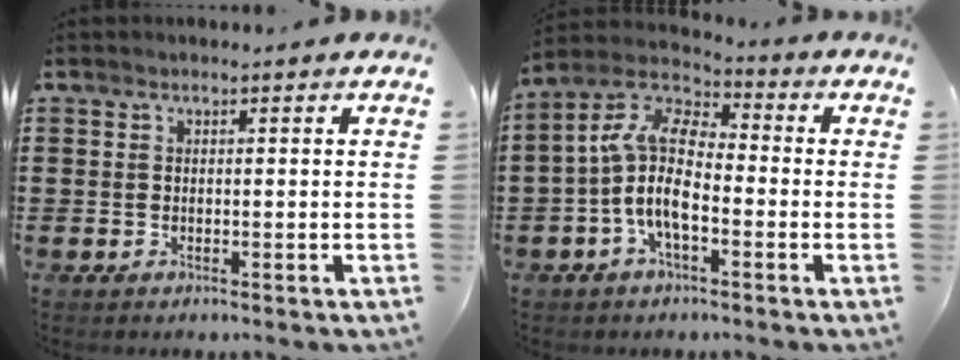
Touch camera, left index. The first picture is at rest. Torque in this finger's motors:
{"motor_torque": [2.14, 0.00, 1.05, 0.21]}